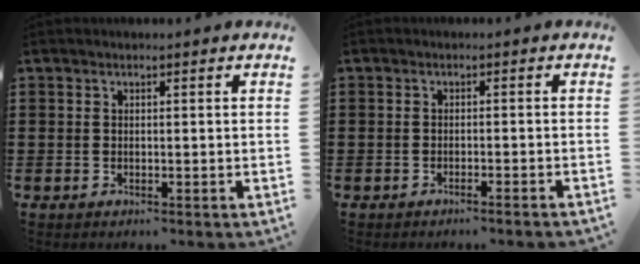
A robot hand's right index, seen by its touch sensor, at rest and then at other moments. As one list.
[{"total": 1.2, "force": [-1.0, -0.3, 0.5], "torque": [-0.009, 0.000, -0.020]}]